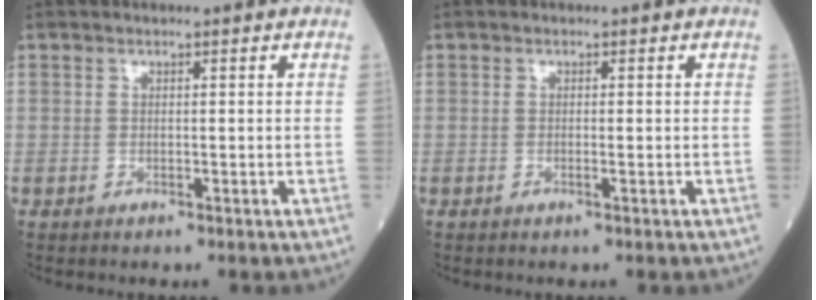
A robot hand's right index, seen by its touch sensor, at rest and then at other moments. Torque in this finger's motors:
{"motor_torque": [-0.13, -0.06, -0.04, -0.01]}